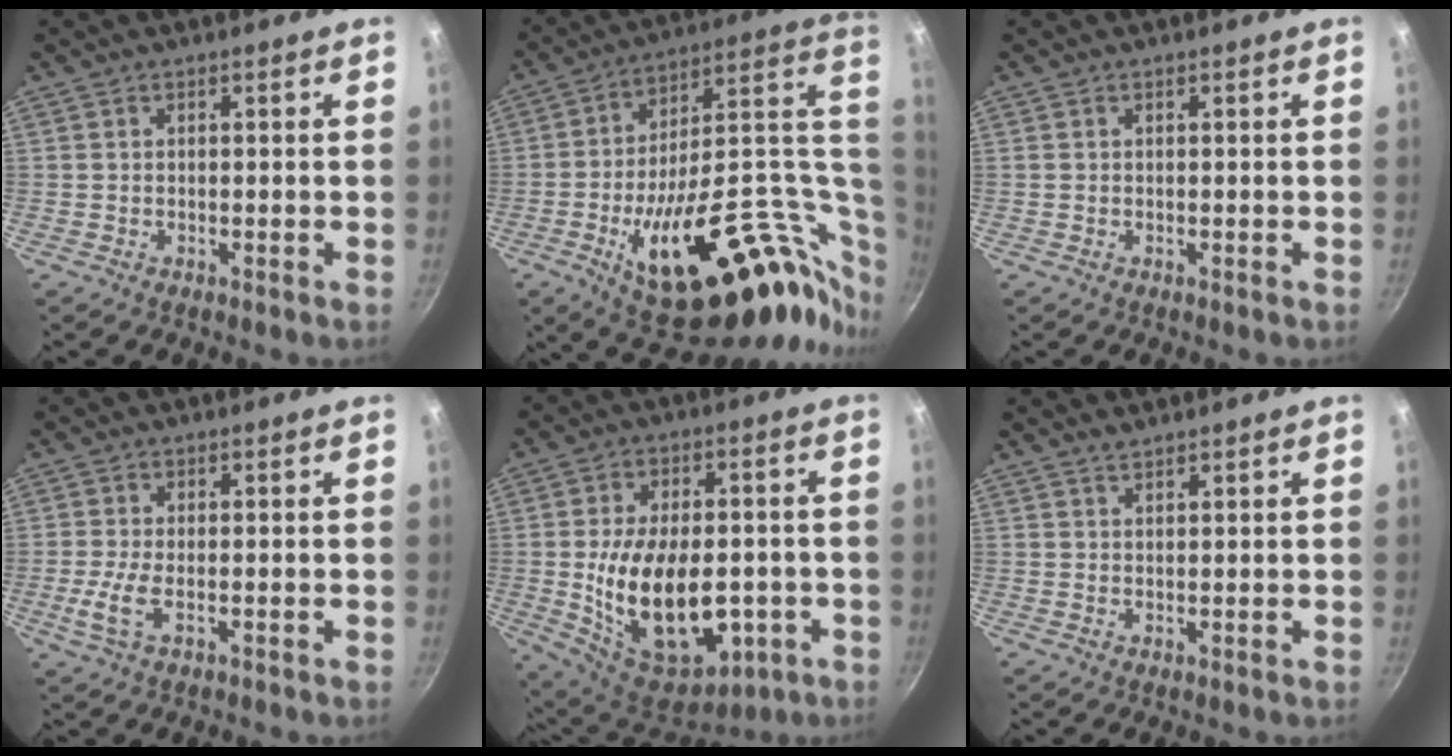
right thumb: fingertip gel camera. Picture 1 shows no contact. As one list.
[{"total": 37.3, "force": [-3.4, 17.9, 32.6], "torque": [-0.446, 0.015, -0.029]}, {"total": 0.0}, {"total": 4.7, "force": [-1.2, 1.8, 4.2], "torque": [-0.101, -0.002, -0.028]}, {"total": 23.5, "force": [-4.5, 13.8, 18.5], "torque": [-0.288, 0.009, -0.051]}, {"total": 1.2, "force": [1.1, 0.3, 0.2], "torque": [-0.003, -0.006, 0.023]}]